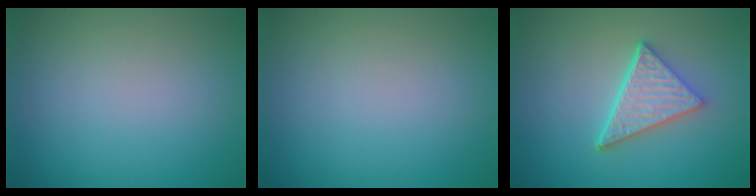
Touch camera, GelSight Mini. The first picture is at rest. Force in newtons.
{"total": 0.0}
{"total": 5.0, "press": 3.6, "slide": 3.5}